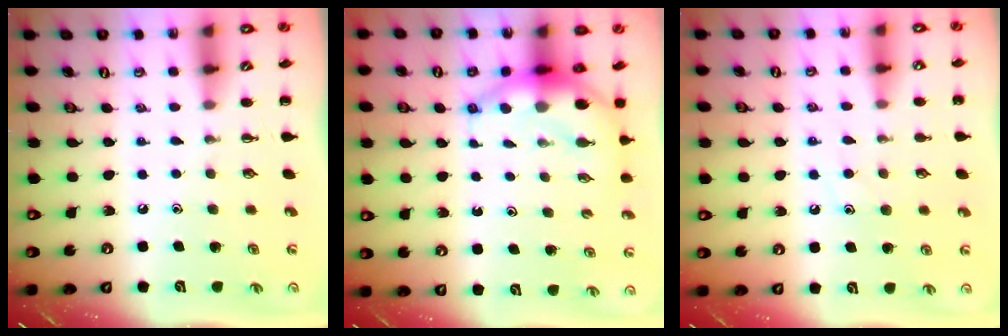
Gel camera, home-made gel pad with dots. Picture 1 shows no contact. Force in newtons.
{"total": 7.1, "press": 6.9, "slide": 1.6}
{"total": 8.4, "press": 8.4, "slide": 1.2}